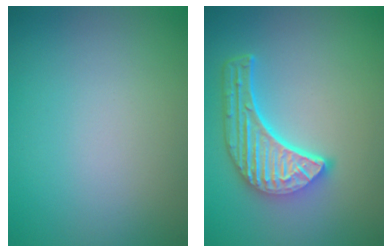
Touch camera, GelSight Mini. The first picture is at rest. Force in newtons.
{"total": 6.0, "press": 4.6, "slide": 3.9}